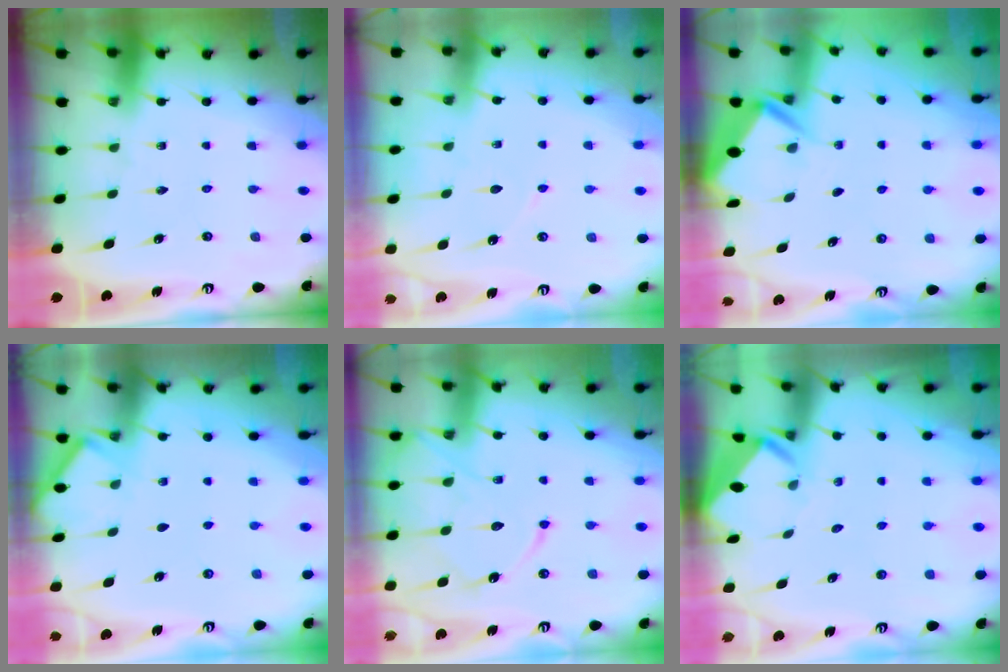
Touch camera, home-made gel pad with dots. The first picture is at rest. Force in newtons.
{"total": 3.7, "press": 3.7, "slide": 0.4}
{"total": 3.8, "press": 3.8, "slide": 0.4}
{"total": 4.4, "press": 4.3, "slide": 0.5}
{"total": 12.3, "press": 12.3, "slide": 1.2}
{"total": 3.7, "press": 3.7, "slide": 0.3}